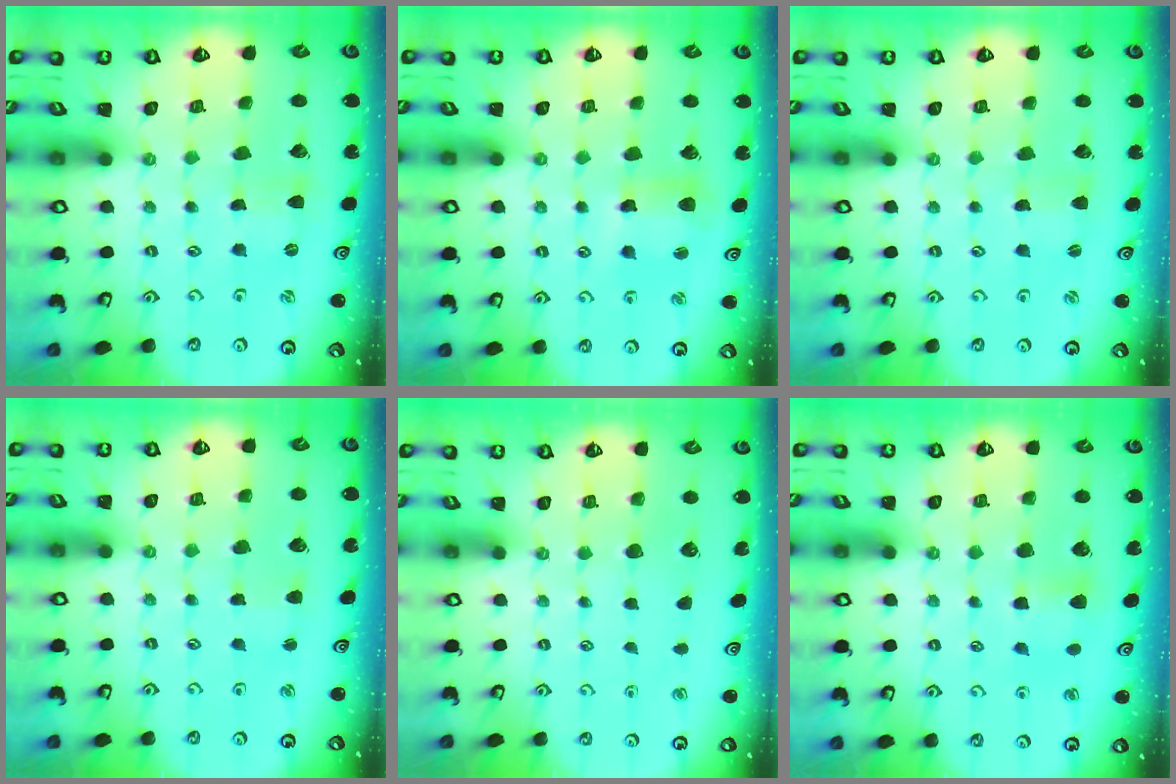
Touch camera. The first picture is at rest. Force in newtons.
{"total": 6.3, "press": 6.3, "slide": 0.8}
{"total": 0.8, "press": 0.8, "slide": 0.0}
{"total": 2.5, "press": 2.5, "slide": 0.4}
{"total": 0.0}
{"total": 5.0, "press": 5.0, "slide": 0.9}